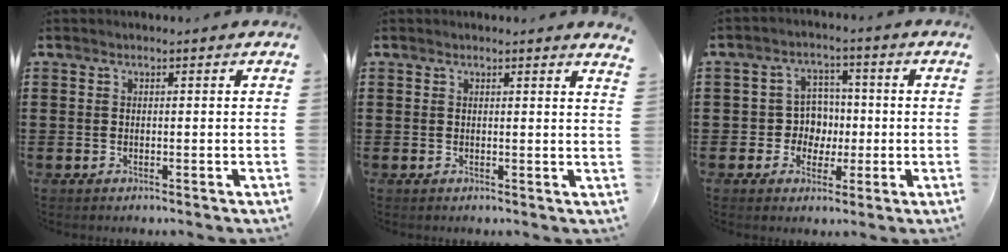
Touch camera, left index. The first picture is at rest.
{"total": 1.0, "force": [0.9, -0.2, 0.4], "torque": [-0.011, -0.002, 0.018]}
{"total": 5.5, "force": [-0.4, 5.2, 1.5], "torque": [-0.050, 0.017, -0.008]}